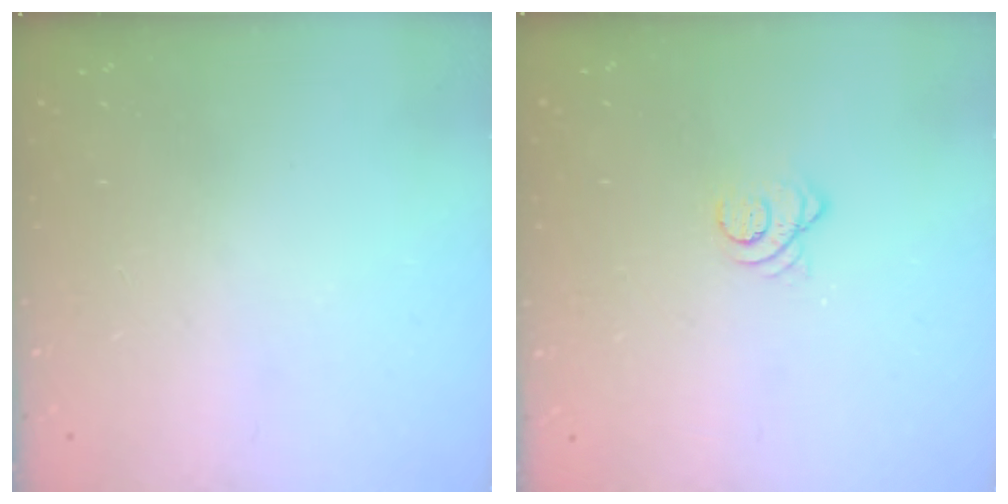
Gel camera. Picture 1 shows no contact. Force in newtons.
{"total": 3.3, "press": 3.3, "slide": 0.2}